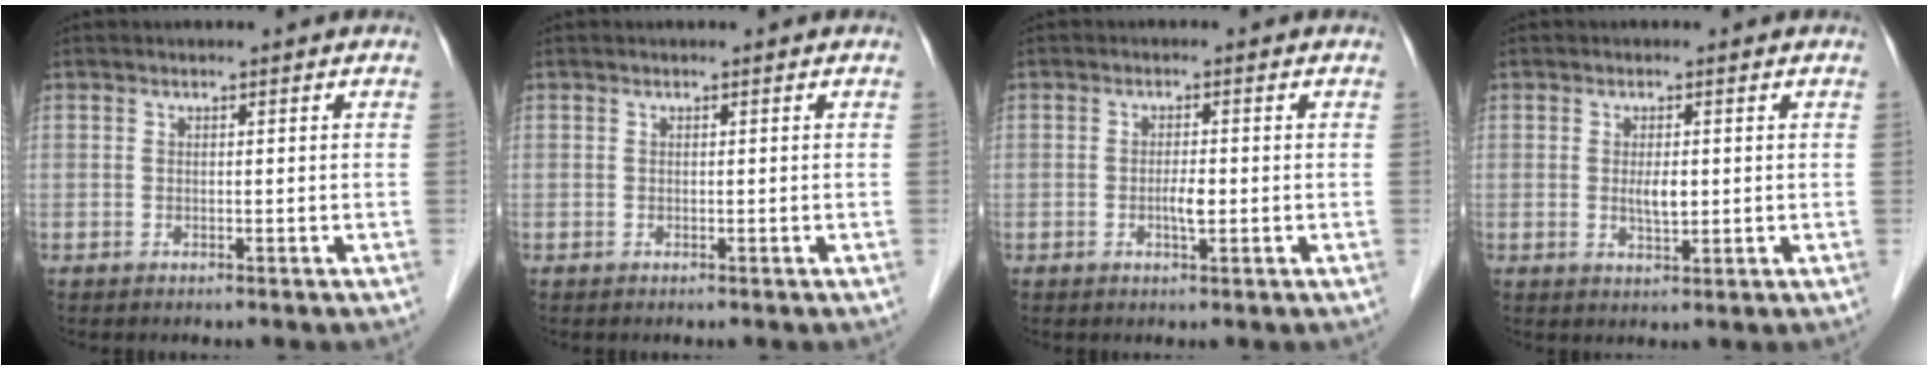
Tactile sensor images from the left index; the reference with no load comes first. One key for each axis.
{"total": 0.0}
{"total": 2.1, "fx": -0.7, "fy": 0.4, "fz": 2.0, "tx": -0.037, "ty": -0.003, "tz": -0.011}
{"total": 2.6, "fx": 0.0, "fy": 0.9, "fz": 2.4, "tx": -0.045, "ty": -0.007, "tz": 0.001}